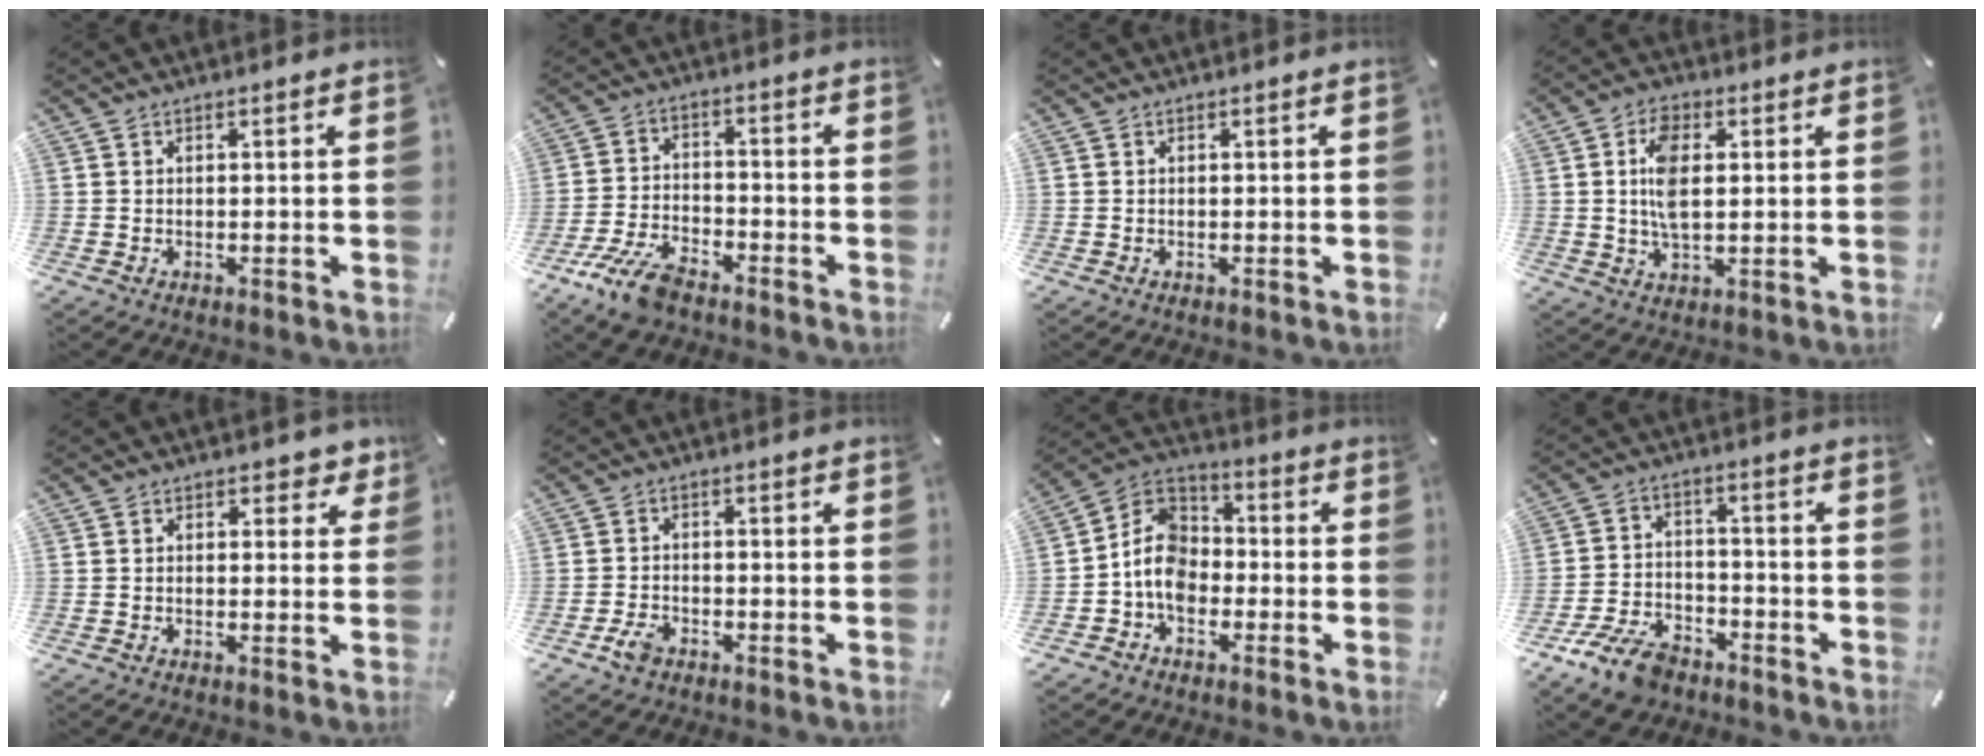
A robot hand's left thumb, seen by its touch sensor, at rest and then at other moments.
{"total": 9.7, "force": [-7.1, 4.0, 5.3], "torque": [-0.115, 0.030, -0.134]}
{"total": 0.0}
{"total": 8.4, "force": [1.2, 4.6, 6.9], "torque": [-0.142, 0.000, 0.013]}
{"total": 2.8, "force": [1.4, 1.9, 1.5], "torque": [-0.003, -0.003, 0.016]}
{"total": 3.5, "force": [-2.2, 2.1, 1.7], "torque": [-0.048, 0.005, -0.046]}
{"total": 9.3, "force": [-3.8, 6.9, 4.9], "torque": [-0.122, 0.016, -0.079]}
{"total": 10.4, "force": [-7.2, 5.8, 4.8], "torque": [-0.094, 0.043, -0.133]}